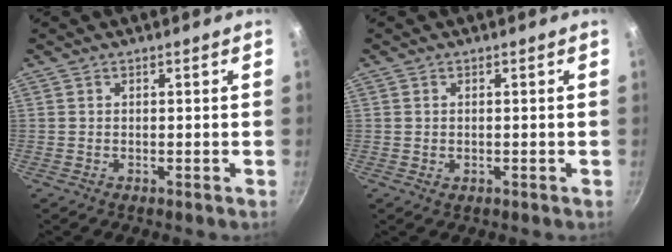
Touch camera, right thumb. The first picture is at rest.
{"total": 0.8, "force": [0.0, 0.6, 0.6], "torque": [-0.009, 0.000, -0.002]}